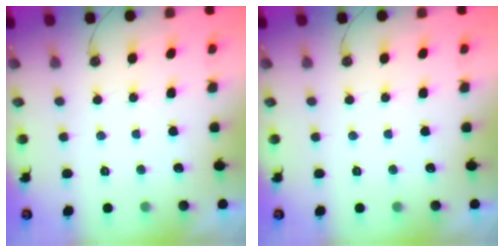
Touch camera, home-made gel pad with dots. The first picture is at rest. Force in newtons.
{"total": 0.0}